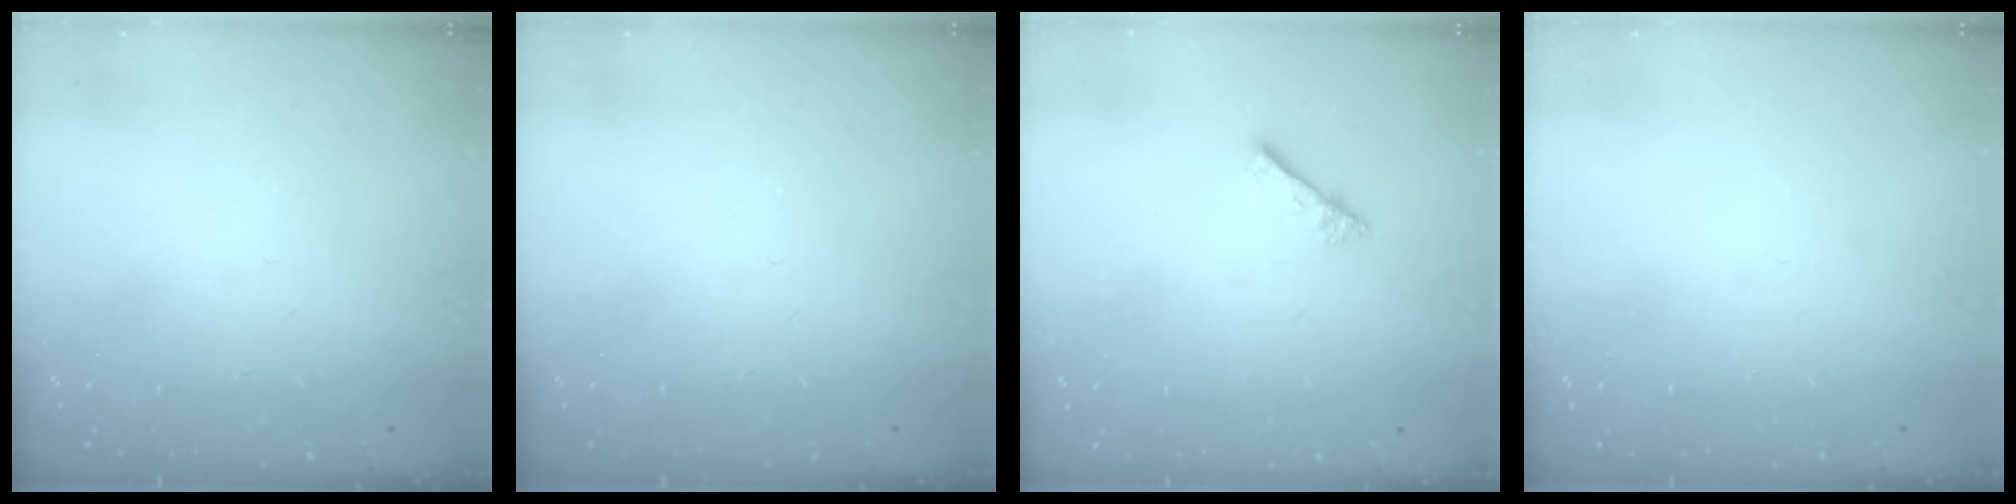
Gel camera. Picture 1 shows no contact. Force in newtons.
{"total": 0.0}
{"total": 1.8, "press": 1.8, "slide": 0.1}
{"total": 0.0}